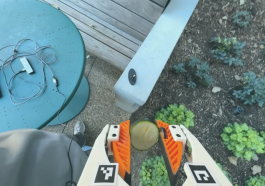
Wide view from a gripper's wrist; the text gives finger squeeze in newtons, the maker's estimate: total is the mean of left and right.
{"total": 10.4, "left": 10.8, "right": 10.0}